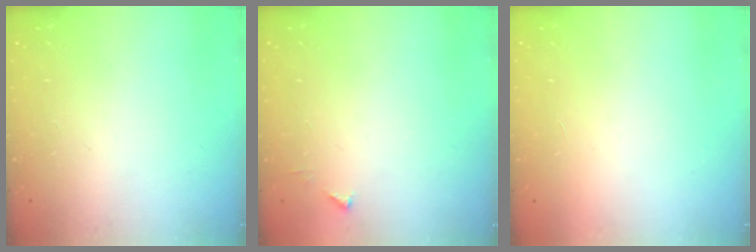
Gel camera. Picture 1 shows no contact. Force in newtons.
{"total": 3.2, "press": 3.2, "slide": 0.3}
{"total": 1.5, "press": 1.5, "slide": 0.1}